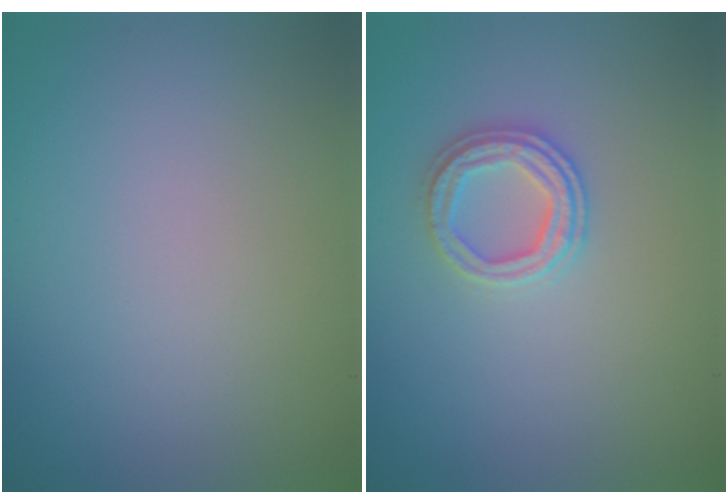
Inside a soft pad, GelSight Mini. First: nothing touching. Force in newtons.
{"total": 2.6, "press": 2.5, "slide": 0.3}